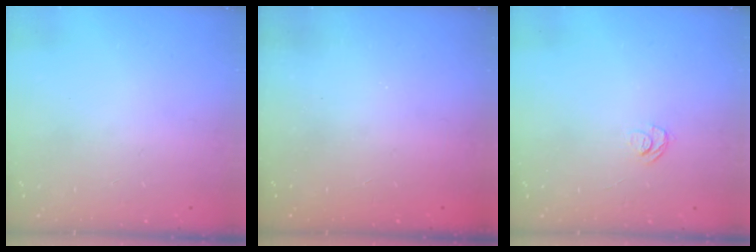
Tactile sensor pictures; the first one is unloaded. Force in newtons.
{"total": 2.4, "press": 2.3, "slide": 0.8}
{"total": 6.2, "press": 6.2, "slide": 0.6}